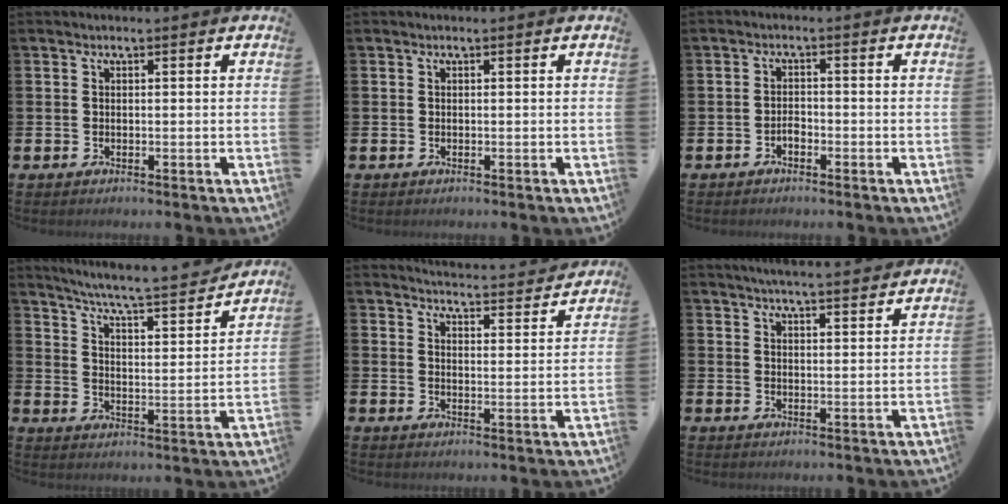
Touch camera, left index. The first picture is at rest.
{"total": 0.0}
{"total": 1.5, "force": [-1.0, 0.8, 0.8], "torque": [-0.010, 0.000, -0.022]}
{"total": 6.1, "force": [5.8, -0.2, 1.9], "torque": [-0.065, -0.051, 0.093]}
{"total": 4.6, "force": [4.6, 0.1, 0.1], "torque": [-0.006, -0.043, 0.076]}
{"total": 4.3, "force": [4.3, -0.4, 0.7], "torque": [-0.021, -0.023, 0.076]}